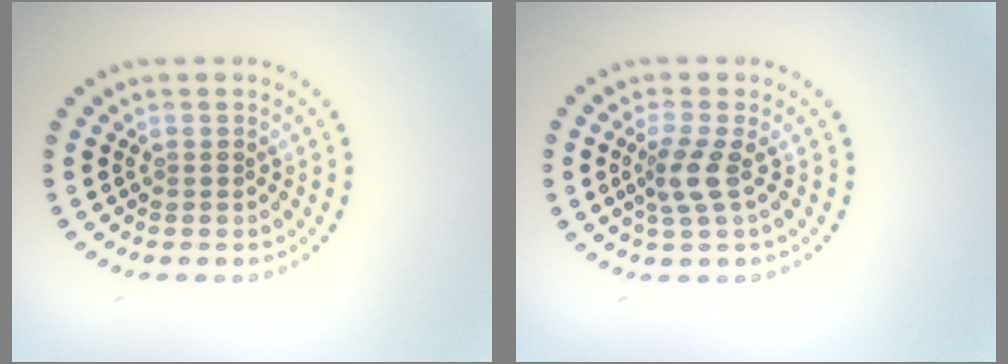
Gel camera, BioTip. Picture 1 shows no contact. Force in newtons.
{"total": 2.4, "press": 1.8, "slide": 1.6}